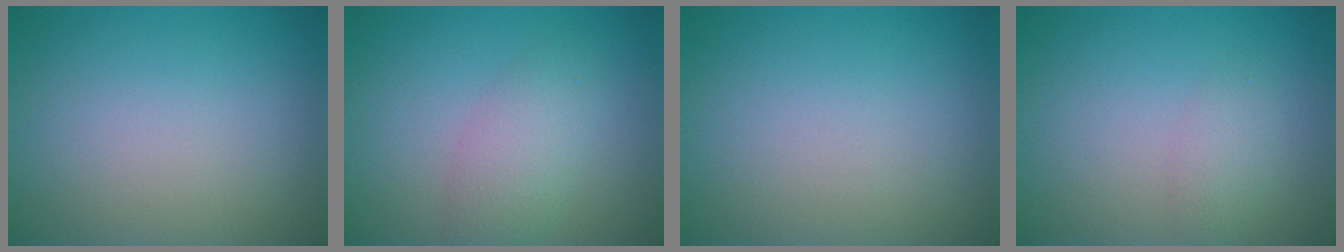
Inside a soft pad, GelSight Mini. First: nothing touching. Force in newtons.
{"total": 3.1, "press": 3.1, "slide": 0.2}
{"total": 0.0}
{"total": 1.6, "press": 1.6, "slide": 0.1}